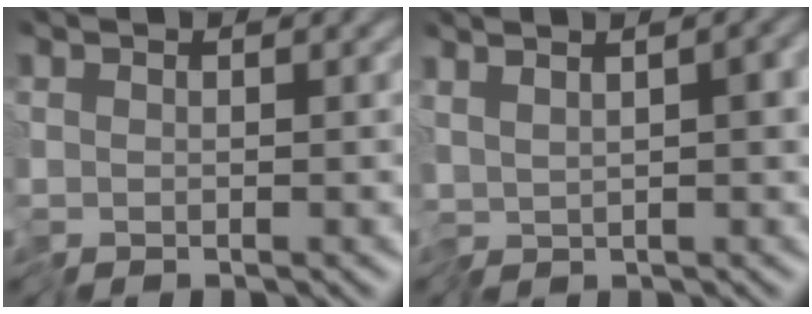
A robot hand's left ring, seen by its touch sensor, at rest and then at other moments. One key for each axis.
{"total": 3.7, "fx": 0.4, "fy": 0.9, "fz": 3.5, "tx": -0.059, "ty": 0.009, "tz": 0.005}